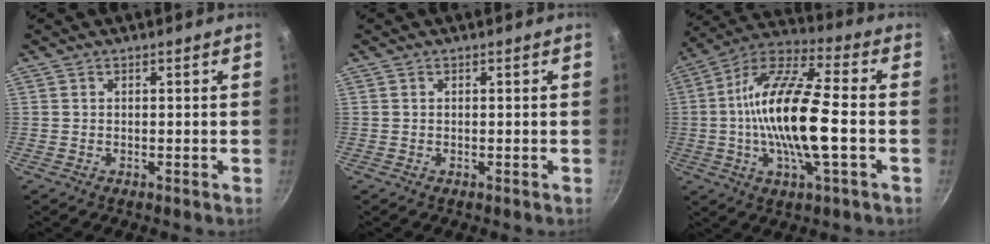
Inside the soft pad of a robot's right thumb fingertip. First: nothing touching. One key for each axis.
{"total": 0.0}
{"total": 19.1, "fx": -2.0, "fy": 5.7, "fz": 18.2, "tx": -0.341, "ty": 0.028, "tz": -0.055}